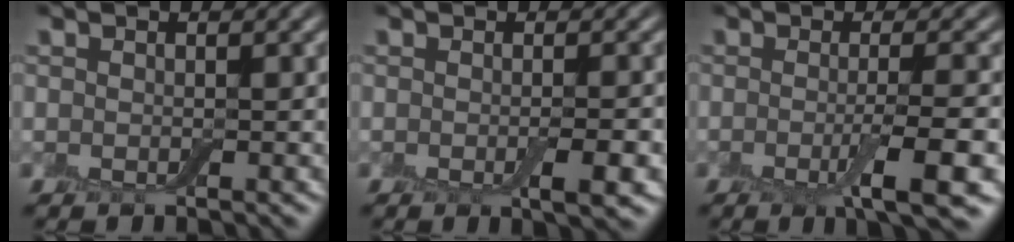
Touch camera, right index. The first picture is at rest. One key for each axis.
{"total": 2.5, "fx": -0.7, "fy": 0.5, "fz": 2.3, "tx": -0.035, "ty": -0.004, "tz": -0.010}
{"total": 5.1, "fx": -1.5, "fy": 0.9, "fz": 4.8, "tx": -0.075, "ty": -0.008, "tz": -0.027}